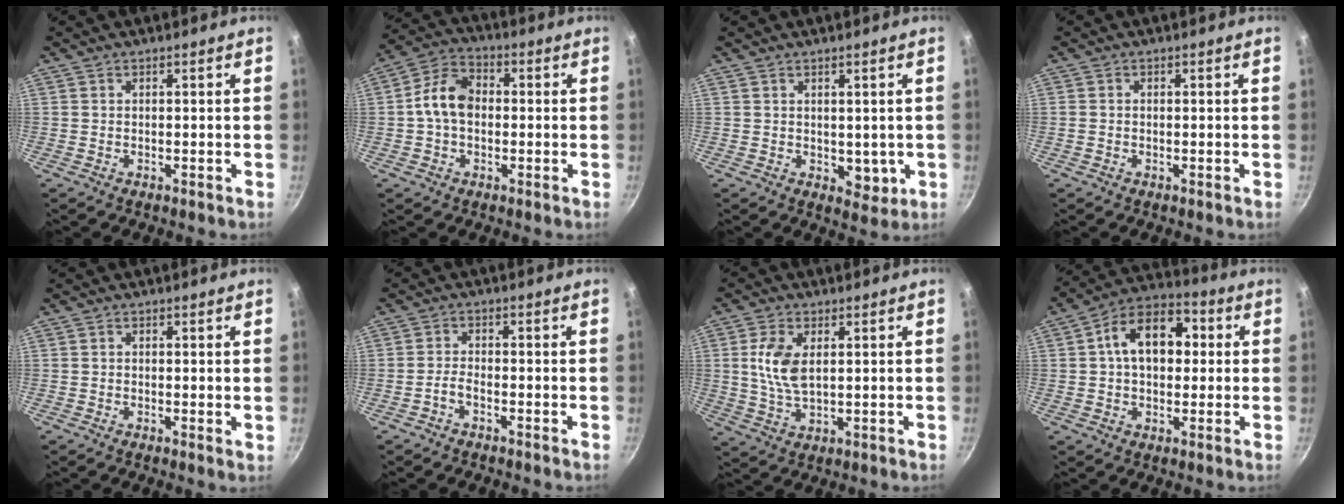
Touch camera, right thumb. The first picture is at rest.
{"total": 8.8, "force": [-0.2, 6.4, 6.1], "torque": [-0.093, 0.026, -0.020]}
{"total": 4.3, "force": [0.4, 2.9, 3.1], "torque": [-0.024, -0.009, 0.012]}
{"total": 0.7, "force": [-0.1, 0.6, 0.3], "torque": [-0.005, 0.002, -0.002]}
{"total": 0.8, "force": [0.1, 0.3, 0.8], "torque": [-0.010, -0.004, -0.004]}
{"total": 2.0, "force": [-1.5, 0.6, 1.2], "torque": [-0.029, 0.015, -0.033]}
{"total": 7.8, "force": [1.7, 4.2, 6.4], "torque": [-0.128, -0.006, 0.034]}
{"total": 13.5, "force": [2.0, 9.0, 9.9], "torque": [-0.113, 0.027, 0.013]}